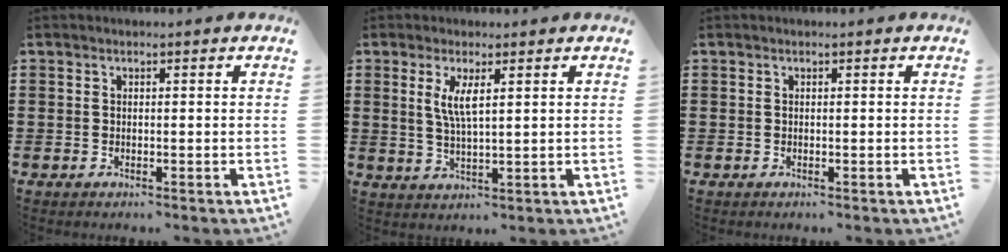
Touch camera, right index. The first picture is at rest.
{"total": 4.2, "force": [1.4, 0.8, 3.9], "torque": [-0.081, 0.000, 0.022]}
{"total": 0.0}